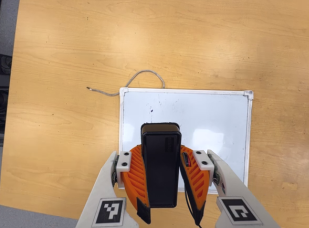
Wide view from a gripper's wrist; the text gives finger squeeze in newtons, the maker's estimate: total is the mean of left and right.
{"total": 6.8, "left": 5.8, "right": 7.8}